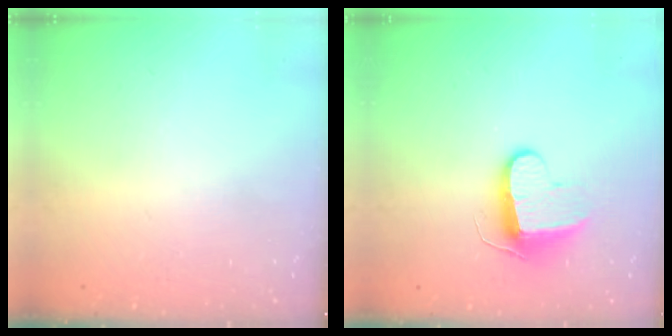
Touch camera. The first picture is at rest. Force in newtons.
{"total": 9.4, "press": 9.4, "slide": 0.5}